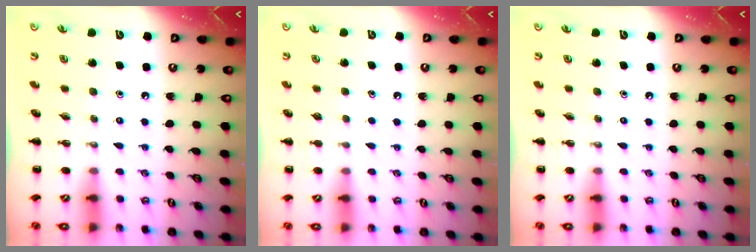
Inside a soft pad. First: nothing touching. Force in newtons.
{"total": 0.8, "press": 0.8, "slide": 0.1}
{"total": 0.0}